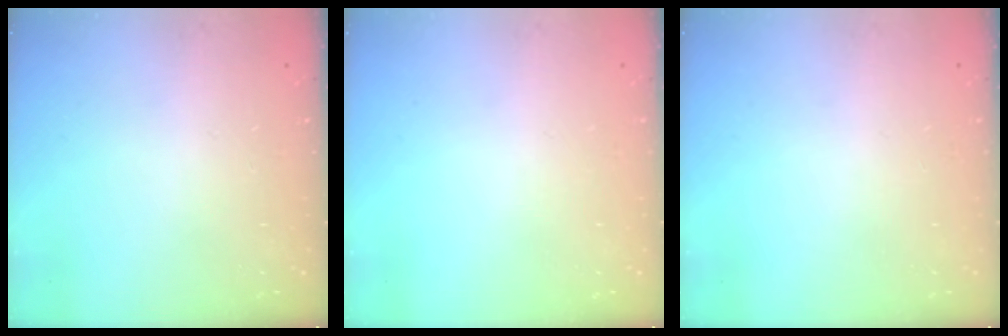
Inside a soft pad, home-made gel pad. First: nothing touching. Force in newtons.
{"total": 0.0}
{"total": 0.0}